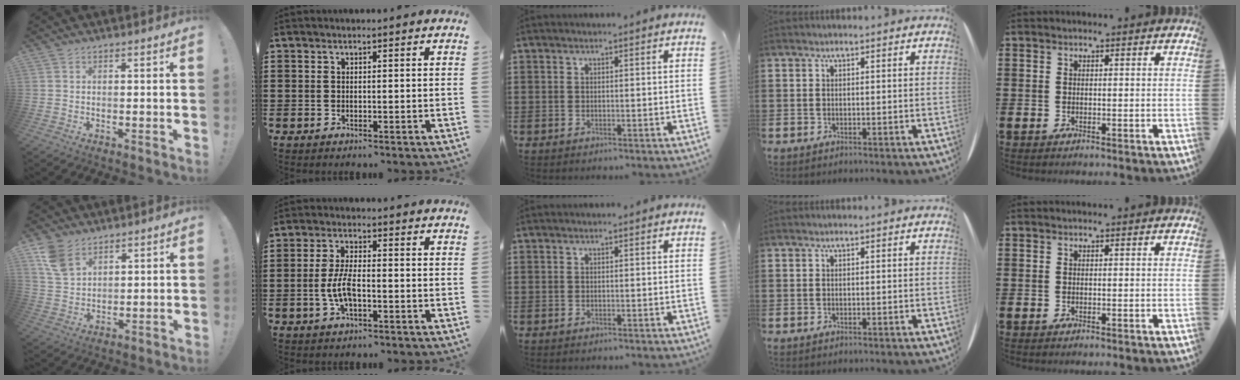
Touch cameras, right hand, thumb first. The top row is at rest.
{"thumb": {"total": 8.5, "force": [5.8, 5.0, 3.8], "torque": [-0.065, -0.025, 0.116]}, "index": {"total": 5.5, "force": [-1.3, 2.1, 4.9], "torque": [-0.112, -0.002, -0.030]}}